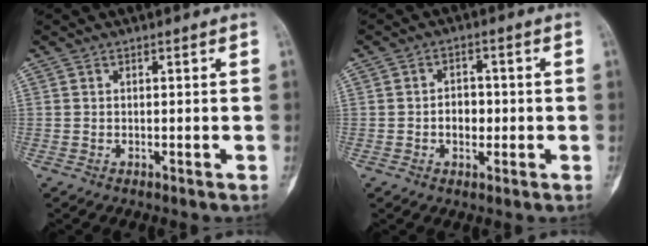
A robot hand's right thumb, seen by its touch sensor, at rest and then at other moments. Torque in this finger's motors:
{"motor_torque": [0.77, 0.67, 0.08, -0.20, 0.08]}